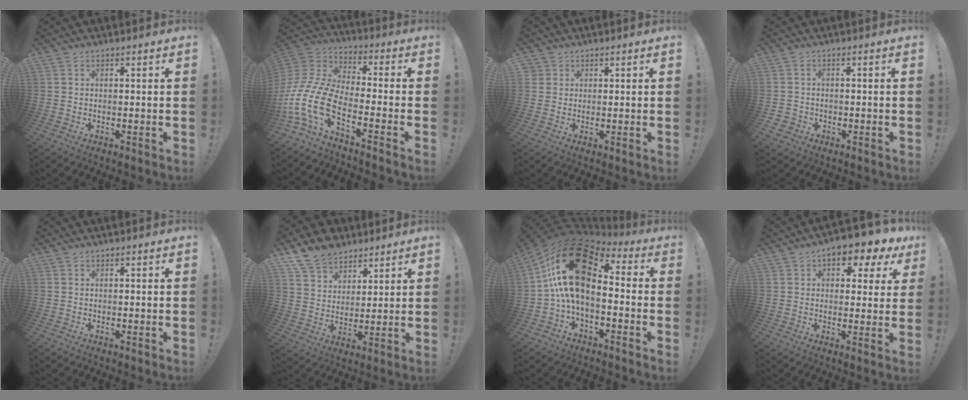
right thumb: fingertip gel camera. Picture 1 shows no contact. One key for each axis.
{"total": 17.0, "fx": -7.7, "fy": 8.4, "fz": 12.7, "tx": -0.276, "ty": 0.027, "tz": -0.134}
{"total": 2.1, "fx": 1.0, "fy": 1.8, "fz": 0.3, "tx": -0.003, "ty": -0.004, "tz": 0.017}
{"total": 2.1, "fx": -1.0, "fy": 1.7, "fz": 0.7, "tx": -0.012, "ty": 0.003, "tz": -0.017}
{"total": 0.0}
{"total": 11.0, "fx": 8.4, "fy": 6.4, "fz": 2.8, "tx": -0.055, "ty": -0.057, "tz": 0.166}
{"total": 21.1, "fx": 3.8, "fy": 11.6, "fz": 17.3, "tx": -0.352, "ty": -0.008, "tz": 0.075}
{"total": 7.2, "fx": 3.9, "fy": 3.8, "fz": 4.7, "tx": -0.058, "ty": -0.022, "tz": 0.067}